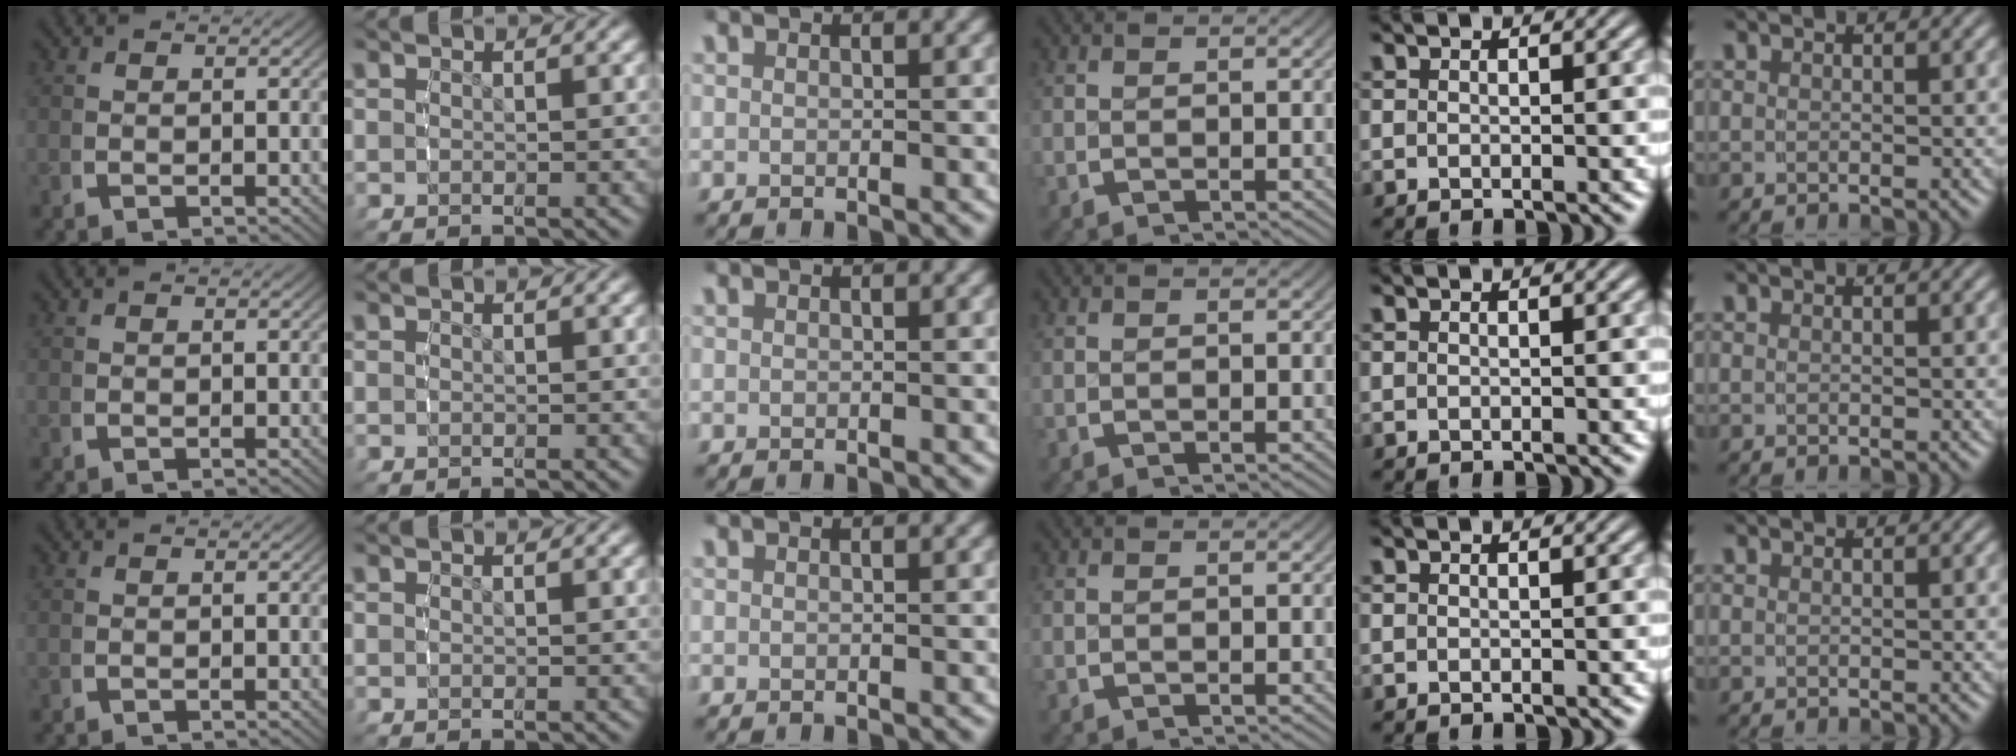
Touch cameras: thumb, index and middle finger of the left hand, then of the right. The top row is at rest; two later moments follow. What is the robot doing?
{"motion": "reach", "object": "shorts"}